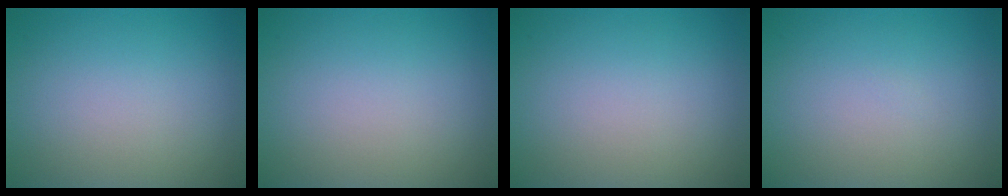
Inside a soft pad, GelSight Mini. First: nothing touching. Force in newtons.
{"total": 0.0}
{"total": 0.0}
{"total": 0.0}